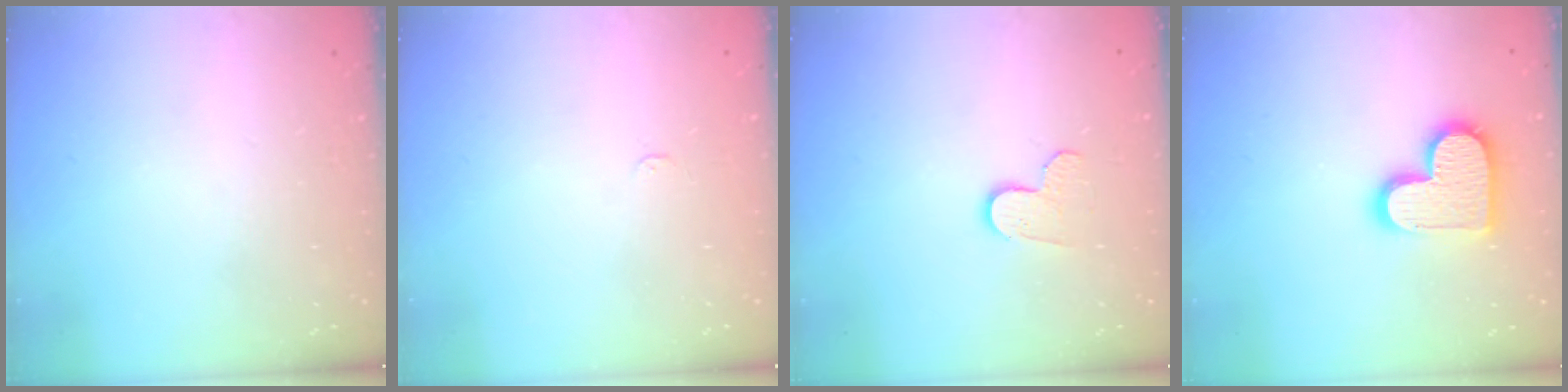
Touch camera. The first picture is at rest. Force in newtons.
{"total": 2.4, "press": 2.4, "slide": 0.3}
{"total": 6.3, "press": 6.3, "slide": 0.5}
{"total": 15.1, "press": 15.1, "slide": 1.1}